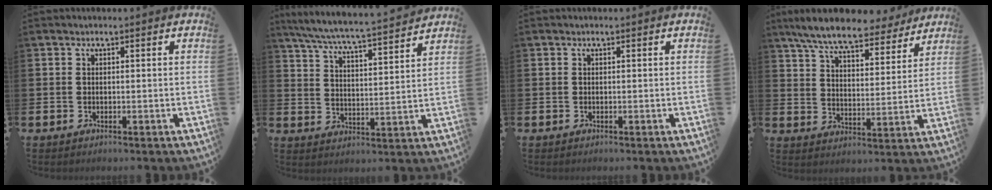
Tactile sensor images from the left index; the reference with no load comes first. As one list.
[{"total": 6.7, "force": [6.4, 0.0, 2.1], "torque": [-0.068, -0.048, 0.110]}, {"total": 0.0}, {"total": 8.9, "force": [8.0, 1.6, 3.5], "torque": [-0.095, -0.040, 0.141]}]